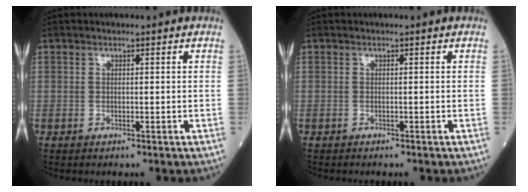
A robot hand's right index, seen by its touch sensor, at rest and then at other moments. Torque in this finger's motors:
{"motor_torque": [-0.17, 0.03, -0.02, -0.01]}